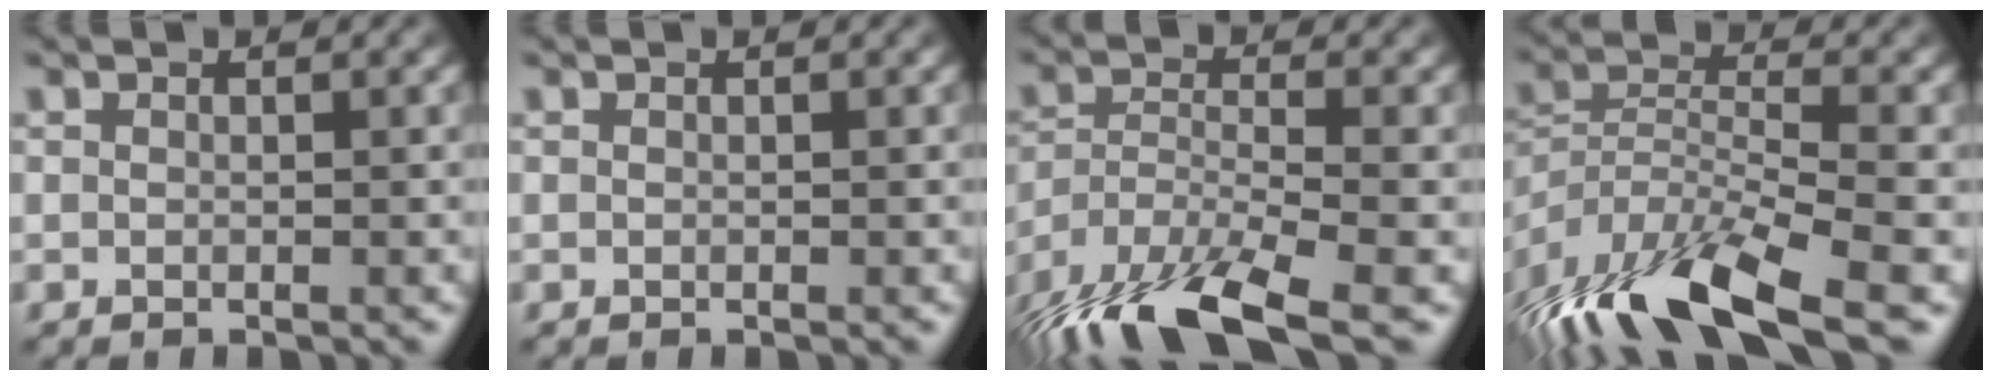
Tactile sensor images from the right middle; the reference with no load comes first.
{"total": 0.0}
{"total": 11.0, "force": [-7.9, 3.0, 7.0], "torque": [-0.140, -0.010, -0.152]}
{"total": 12.4, "force": [-8.7, 3.3, 8.2], "torque": [-0.155, -0.003, -0.159]}